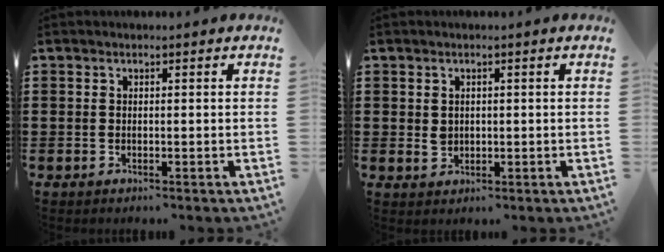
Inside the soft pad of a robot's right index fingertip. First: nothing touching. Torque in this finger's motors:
{"motor_torque": [1.19, 0.95, 0.29, 0.04]}